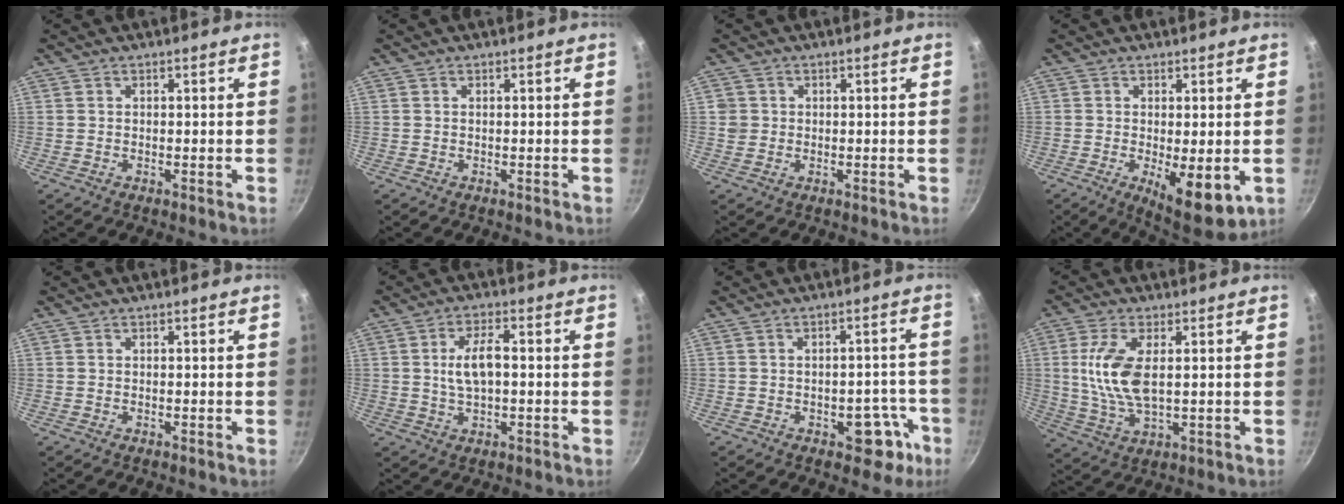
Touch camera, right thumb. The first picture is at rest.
{"total": 0.0}
{"total": 2.2, "force": [0.2, 2.1, 0.4], "torque": [0.002, 0.003, 0.006]}
{"total": 10.0, "force": [-2.6, 3.7, 9.0], "torque": [-0.123, -0.023, -0.027]}
{"total": 0.0}
{"total": 6.4, "force": [0.4, 2.9, 5.7], "torque": [-0.109, 0.009, 0.005]}
{"total": 7.4, "force": [-3.6, 4.2, 4.9], "torque": [-0.028, 0.038, -0.038]}
{"total": 10.7, "force": [1.4, 4.9, 9.4], "torque": [-0.206, -0.009, 0.035]}